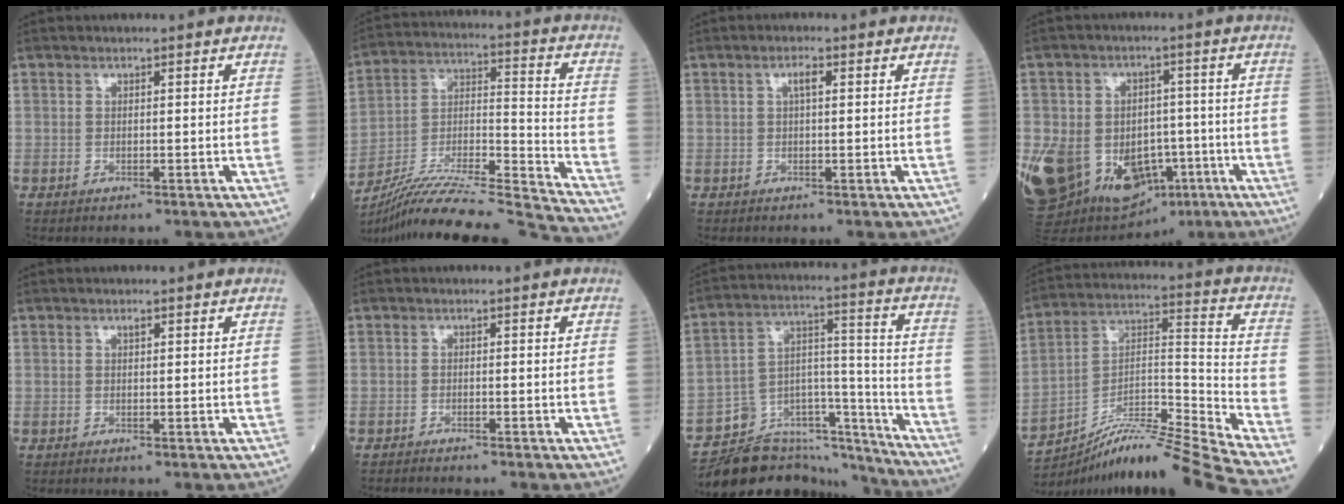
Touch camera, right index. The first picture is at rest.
{"total": 23.6, "force": [-22.1, -1.8, 8.2], "torque": [-0.145, -0.017, -0.363]}
{"total": 1.6, "force": [0.7, 0.3, 1.4], "torque": [-0.029, 0.006, 0.010]}
{"total": 23.7, "force": [-7.9, 16.8, 14.8], "torque": [-0.343, 0.001, -0.105]}
{"total": 0.5, "force": [0.5, 0.1, 0.2], "torque": [-0.011, 0.002, 0.008]}
{"total": 2.1, "force": [-2.0, -0.2, 0.6], "torque": [-0.010, -0.004, -0.031]}
{"total": 17.6, "force": [-16.8, 4.3, 2.8], "torque": [-0.035, 0.061, -0.265]}
{"total": 15.7, "force": [-13.7, -3.3, 6.8], "torque": [-0.108, 0.028, -0.240]}